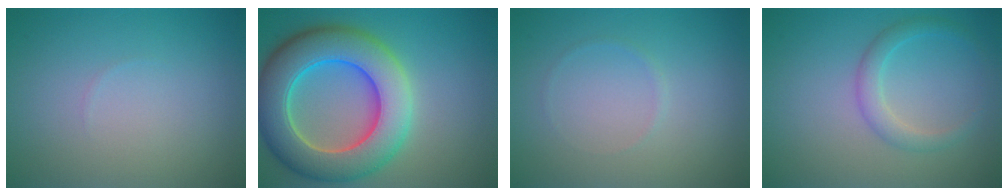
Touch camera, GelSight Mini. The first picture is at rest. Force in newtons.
{"total": 10.8, "press": 10.8, "slide": 0.8}
{"total": 0.5, "press": 0.5, "slide": 0.1}
{"total": 2.2, "press": 2.2, "slide": 0.1}